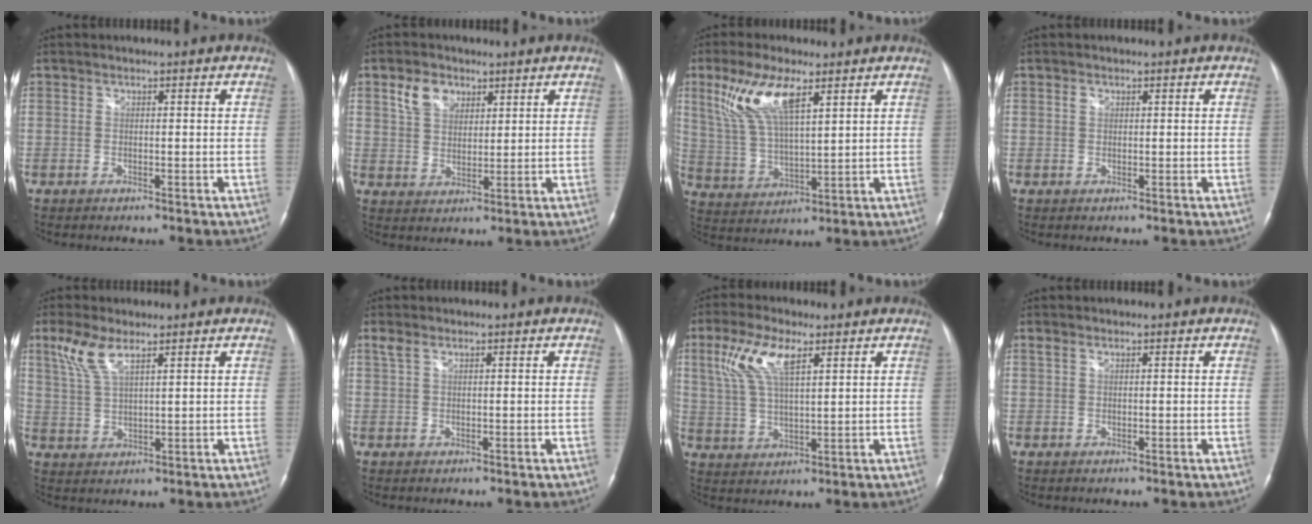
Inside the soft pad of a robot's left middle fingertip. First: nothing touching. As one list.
[{"total": 5.4, "force": [2.9, 3.8, 2.4], "torque": [-0.052, 0.013, 0.062]}, {"total": 10.5, "force": [5.5, 2.8, 8.6], "torque": [-0.192, 0.010, 0.114]}, {"total": 0.7, "force": [0.3, 0.6, 0.4], "torque": [-0.008, 0.005, 0.007]}, {"total": 5.7, "force": [3.5, 1.4, 4.2], "torque": [-0.105, 0.011, 0.078]}, {"total": 1.5, "force": [1.0, 0.5, 1.0], "torque": [-0.032, 0.019, 0.024]}, {"total": 8.5, "force": [4.0, 2.5, 7.1], "torque": [-0.163, 0.015, 0.082]}, {"total": 0.9, "force": [0.6, 0.3, 0.6], "torque": [-0.018, 0.015, 0.012]}]